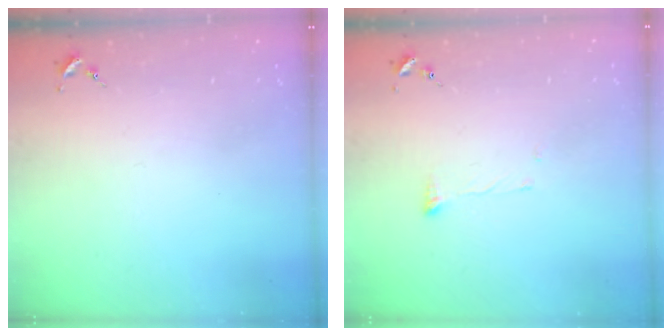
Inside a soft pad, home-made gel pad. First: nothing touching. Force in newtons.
{"total": 3.6, "press": 3.6, "slide": 0.6}